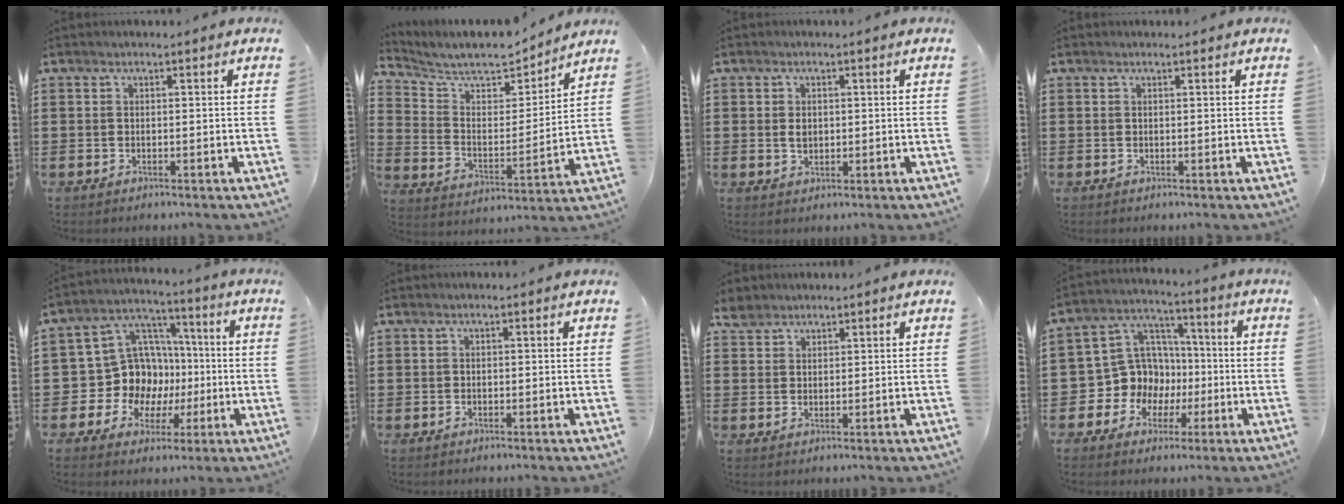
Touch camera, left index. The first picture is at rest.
{"total": 7.7, "force": [7.2, 1.6, 2.0], "torque": [-0.076, -0.049, 0.124]}
{"total": 1.8, "force": [0.3, 1.2, 1.3], "torque": [-0.029, 0.005, 0.006]}
{"total": 0.0}
{"total": 11.3, "force": [-0.9, 10.7, 3.5], "torque": [-0.108, -0.001, -0.006]}
{"total": 0.0}
{"total": 2.8, "force": [2.3, 1.5, 0.4], "torque": [-0.018, 0.008, 0.045]}
{"total": 9.8, "force": [-1.0, 9.5, 2.0], "torque": [-0.090, 0.001, -0.011]}